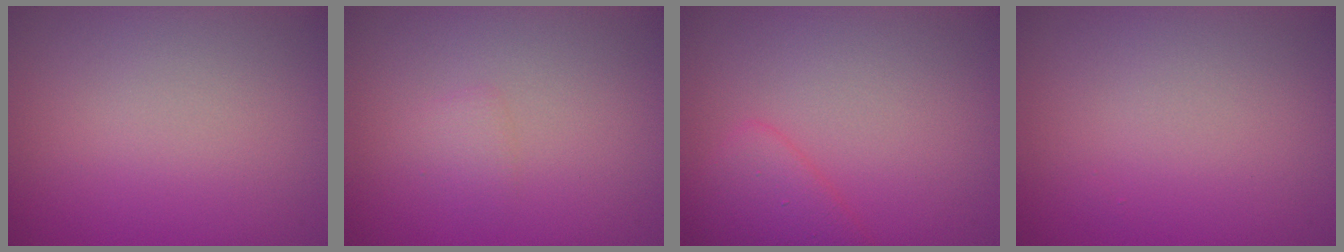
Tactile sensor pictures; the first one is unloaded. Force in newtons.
{"total": 0.9, "press": 0.9, "slide": 0.1}
{"total": 2.4, "press": 2.4, "slide": 0.1}
{"total": 0.0}